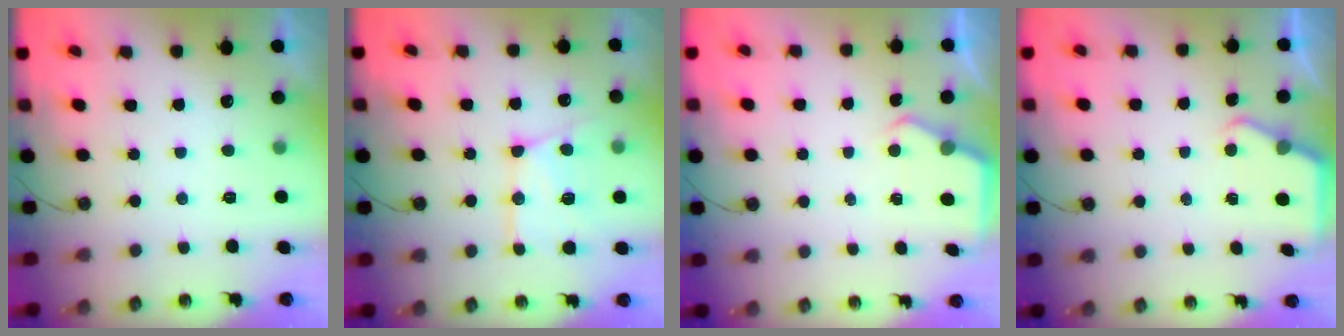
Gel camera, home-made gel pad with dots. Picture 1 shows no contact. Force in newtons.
{"total": 14.5, "press": 14.5, "slide": 1.1}
{"total": 2.6, "press": 2.5, "slide": 0.4}
{"total": 2.8, "press": 2.8, "slide": 0.0}